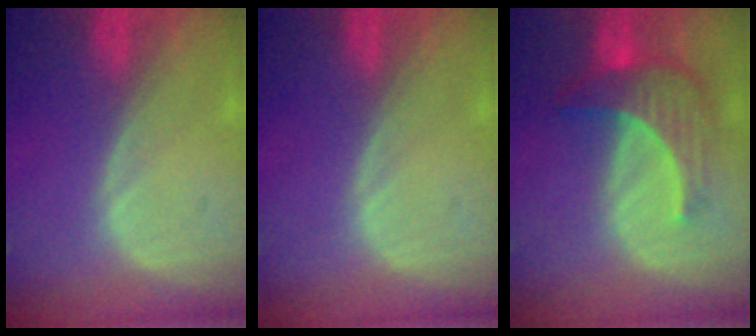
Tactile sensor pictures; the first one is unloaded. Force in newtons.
{"total": 0.0}
{"total": 7.1, "press": 6.8, "slide": 2.2}